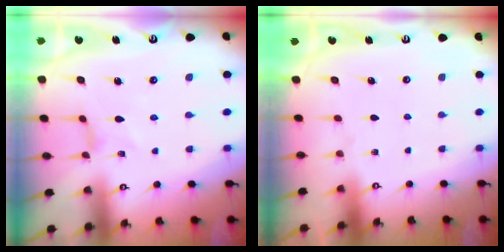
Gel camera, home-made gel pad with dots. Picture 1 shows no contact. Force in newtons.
{"total": 0.0}